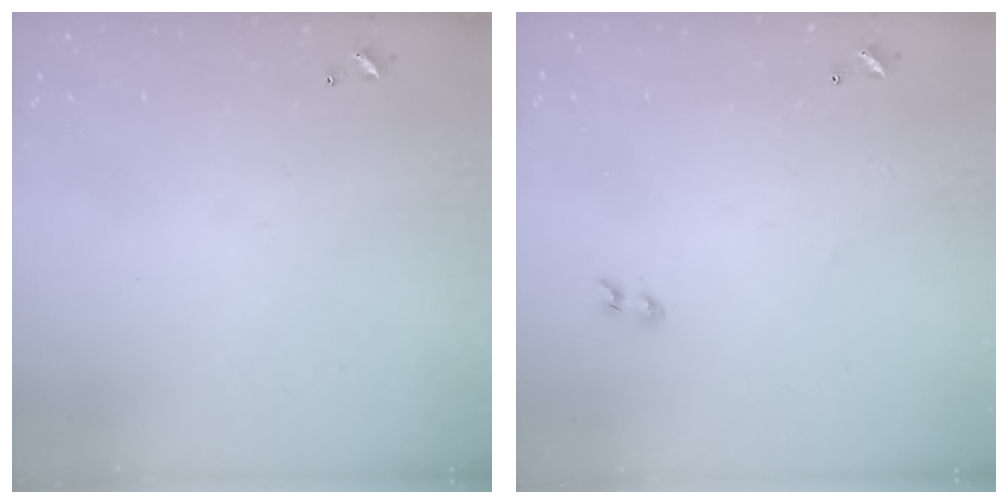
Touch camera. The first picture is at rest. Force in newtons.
{"total": 1.9, "press": 1.7, "slide": 0.9}